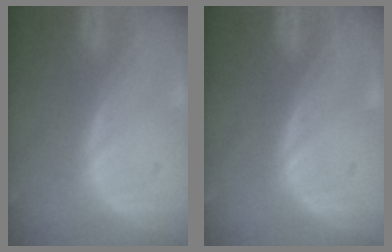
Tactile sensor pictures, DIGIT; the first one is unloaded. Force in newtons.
{"total": 0.0}